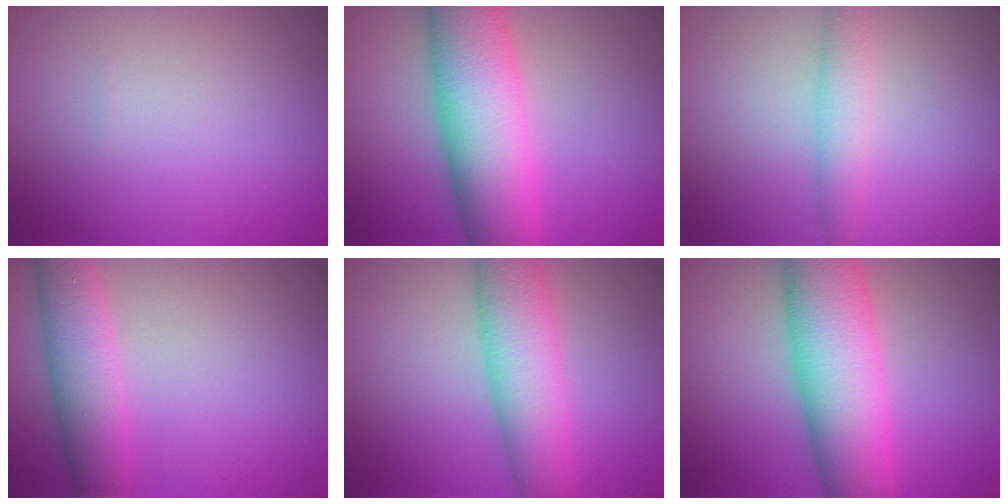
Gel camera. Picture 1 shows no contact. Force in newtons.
{"total": 11.0, "press": 11.0, "slide": 0.1}
{"total": 2.6, "press": 2.6, "slide": 0.1}
{"total": 5.0, "press": 5.0, "slide": 0.3}
{"total": 7.2, "press": 7.2, "slide": 0.1}
{"total": 11.2, "press": 11.2, "slide": 0.4}